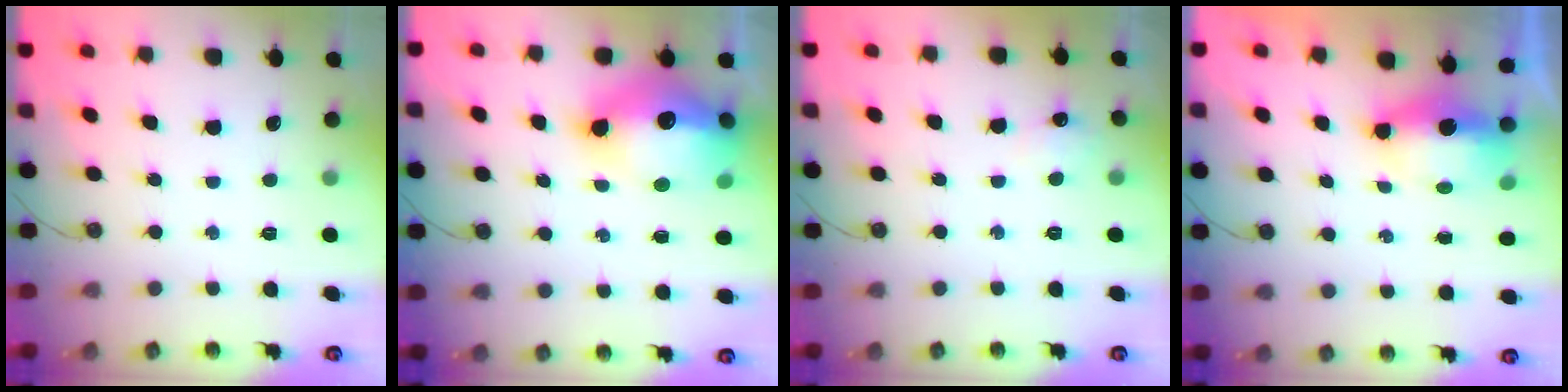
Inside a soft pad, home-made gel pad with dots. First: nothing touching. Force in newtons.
{"total": 19.9, "press": 19.2, "slide": 5.2}
{"total": 7.1, "press": 7.0, "slide": 1.0}
{"total": 6.6, "press": 6.5, "slide": 1.2}